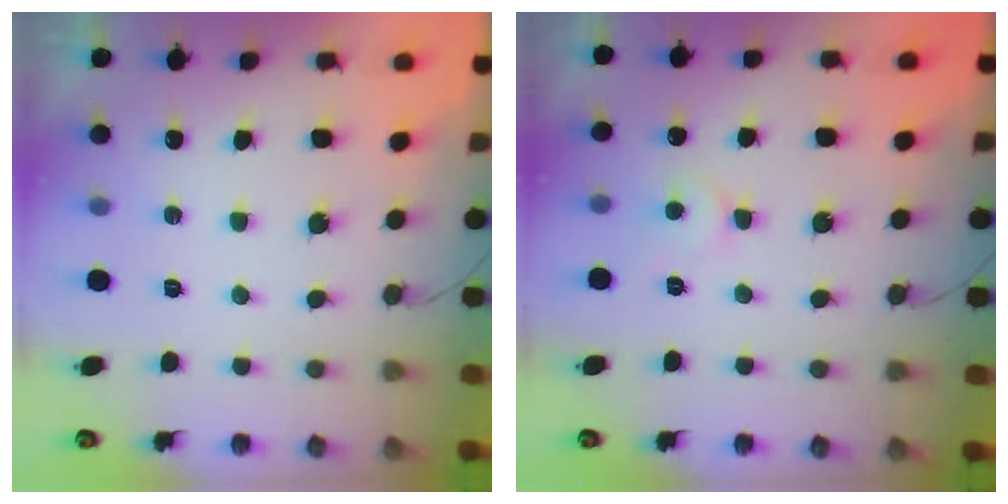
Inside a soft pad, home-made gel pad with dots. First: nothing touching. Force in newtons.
{"total": 4.5, "press": 4.5, "slide": 0.3}